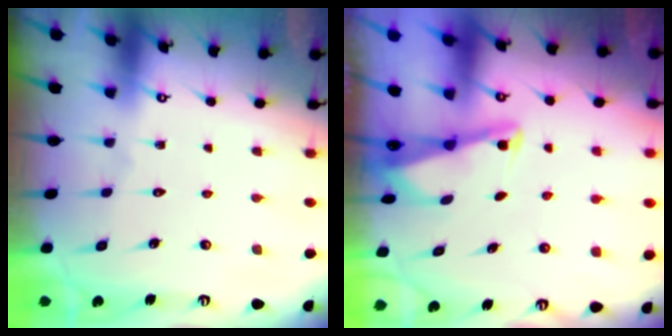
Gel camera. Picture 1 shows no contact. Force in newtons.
{"total": 2.1, "press": 2.1, "slide": 0.3}